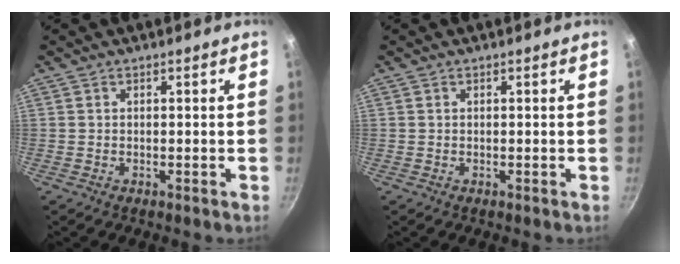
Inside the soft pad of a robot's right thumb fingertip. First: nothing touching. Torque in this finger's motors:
{"motor_torque": [-0.02, 0.04, 0.12, -0.06, 0.02]}